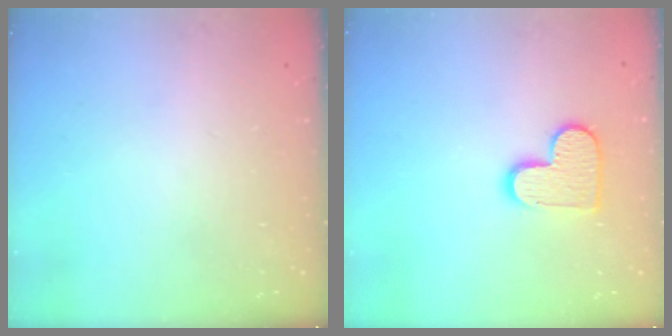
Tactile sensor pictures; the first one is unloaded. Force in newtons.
{"total": 11.4, "press": 11.3, "slide": 0.6}